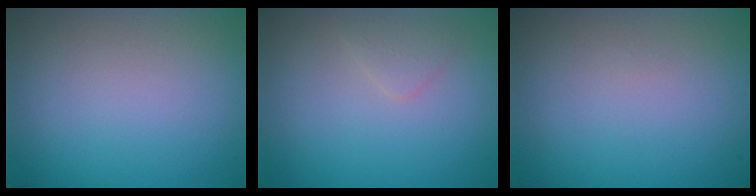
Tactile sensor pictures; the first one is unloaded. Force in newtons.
{"total": 1.1, "press": 1.1, "slide": 0.0}
{"total": 0.0}